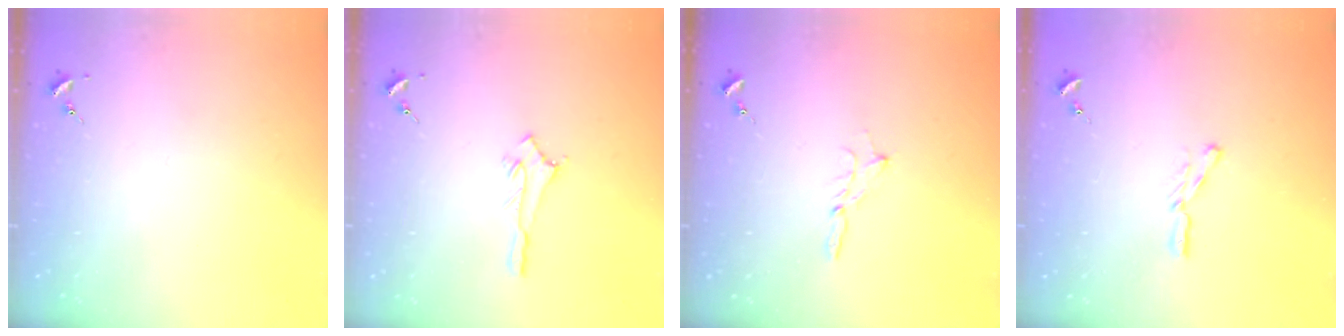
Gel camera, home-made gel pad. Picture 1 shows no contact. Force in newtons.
{"total": 2.8, "press": 2.8, "slide": 0.3}
{"total": 2.3, "press": 2.3, "slide": 0.2}
{"total": 4.7, "press": 4.7, "slide": 0.3}